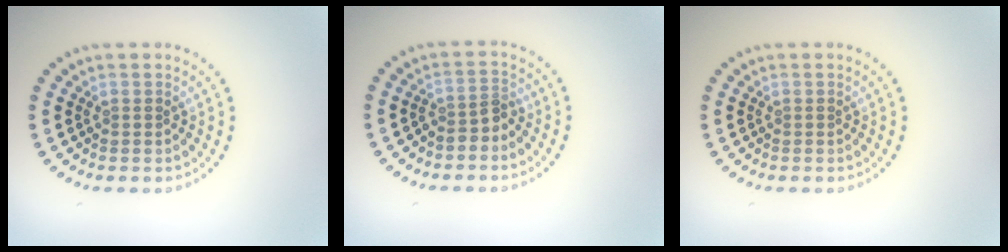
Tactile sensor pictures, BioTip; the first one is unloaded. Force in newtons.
{"total": 2.0, "press": 1.4, "slide": 1.4}
{"total": 0.0}